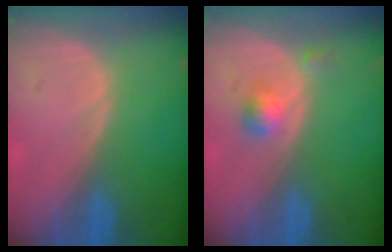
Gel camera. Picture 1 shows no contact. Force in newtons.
{"total": 2.6, "press": 2.4, "slide": 1.1}